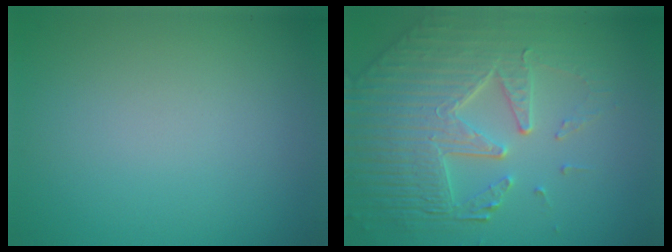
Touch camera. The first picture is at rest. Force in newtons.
{"total": 8.4, "press": 5.8, "slide": 6.0}